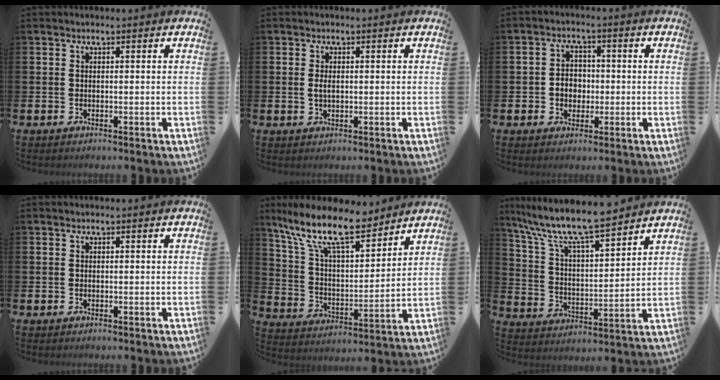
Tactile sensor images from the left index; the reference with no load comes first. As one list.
[{"total": 1.3, "force": [0.1, 0.7, 1.1], "torque": [-0.017, 0.004, -0.001]}, {"total": 3.4, "force": [-0.4, 3.1, 1.5], "torque": [-0.016, 0.001, -0.018]}, {"total": 0.0}, {"total": 12.9, "force": [10.2, 4.2, 6.7], "torque": [-0.156, -0.054, 0.178]}, {"total": 10.0, "force": [9.0, 1.2, 4.3], "torque": [-0.123, -0.052, 0.156]}]